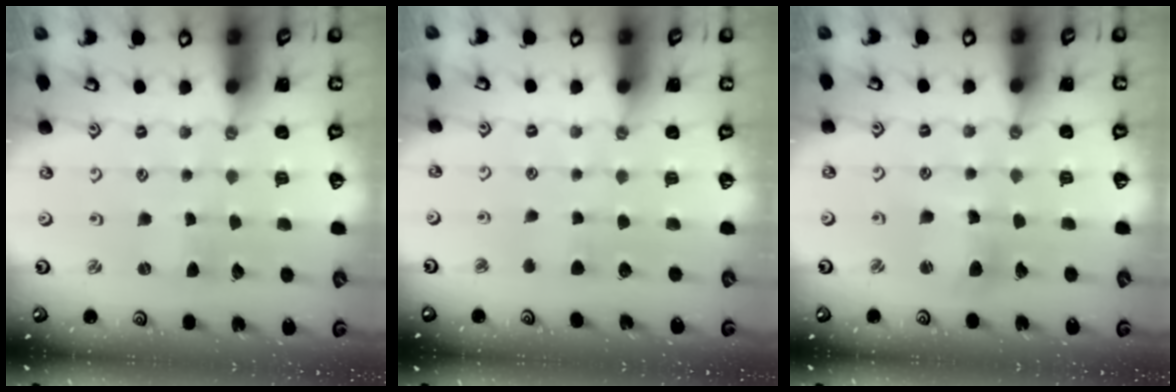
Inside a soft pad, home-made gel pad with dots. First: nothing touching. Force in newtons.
{"total": 3.4, "press": 3.4, "slide": 0.6}
{"total": 6.9, "press": 6.8, "slide": 1.1}